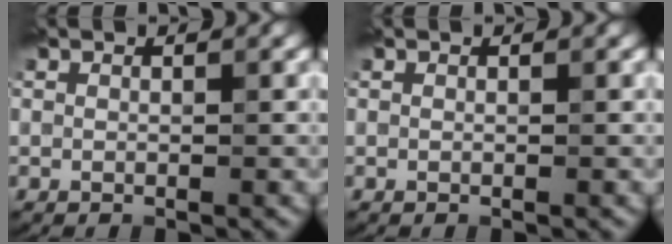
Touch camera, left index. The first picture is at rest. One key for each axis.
{"total": 0.0}